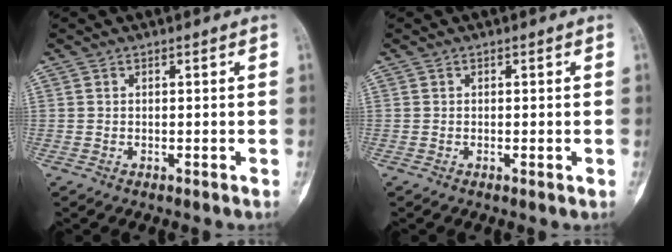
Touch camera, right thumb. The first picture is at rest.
{"total": 0.7, "force": [-0.2, 0.2, 0.6], "torque": [-0.005, -0.001, -0.003]}